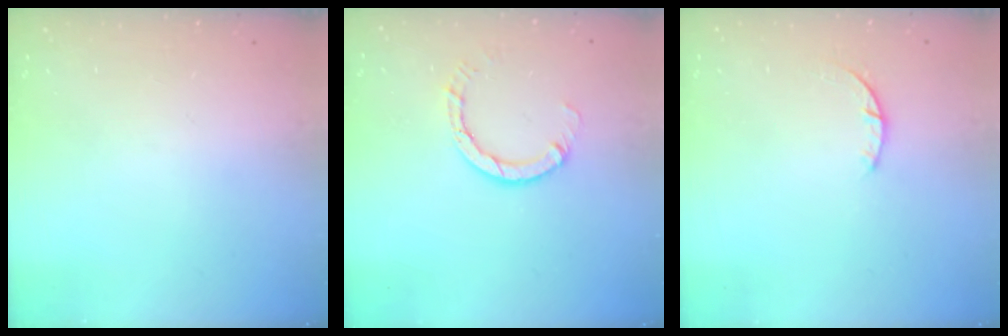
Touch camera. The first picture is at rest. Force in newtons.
{"total": 4.5, "press": 4.5, "slide": 0.3}
{"total": 1.2, "press": 1.2, "slide": 0.3}